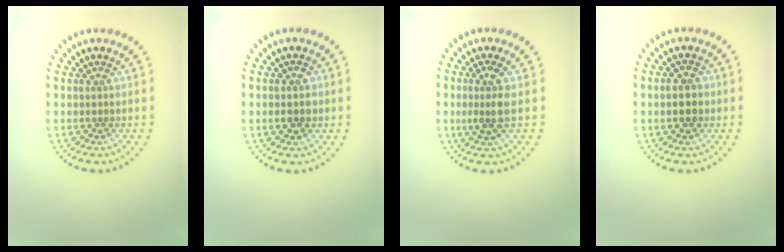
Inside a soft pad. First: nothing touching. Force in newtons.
{"total": 2.7, "press": 2.7, "slide": 0.2}
{"total": 2.6, "press": 2.4, "slide": 1.1}
{"total": 2.5, "press": 2.5, "slide": 0.2}